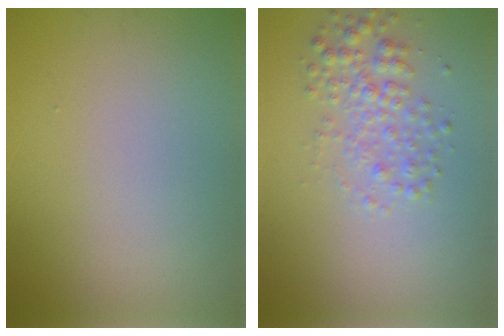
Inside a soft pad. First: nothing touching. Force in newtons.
{"total": 2.7, "press": 2.7, "slide": 0.0}